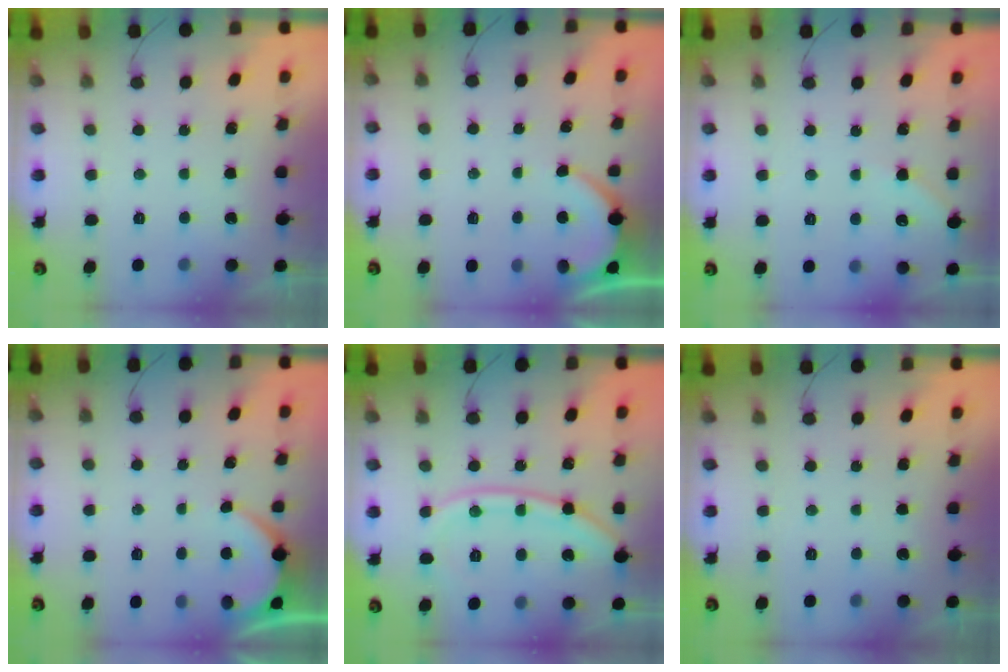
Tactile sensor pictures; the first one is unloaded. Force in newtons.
{"total": 2.9, "press": 2.9, "slide": 0.4}
{"total": 2.9, "press": 2.8, "slide": 0.4}
{"total": 2.5, "press": 2.5, "slide": 0.3}
{"total": 11.9, "press": 11.8, "slide": 1.3}
{"total": 0.0}